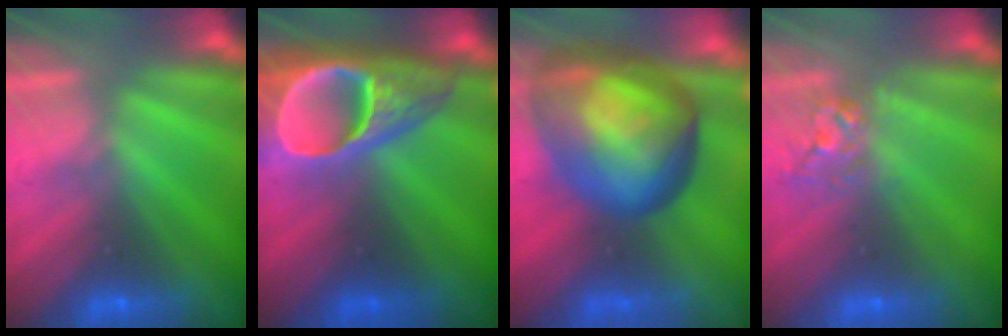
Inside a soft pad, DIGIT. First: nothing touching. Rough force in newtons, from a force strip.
{"total": 9.1}
{"total": 7.6}
{"total": 2.6}